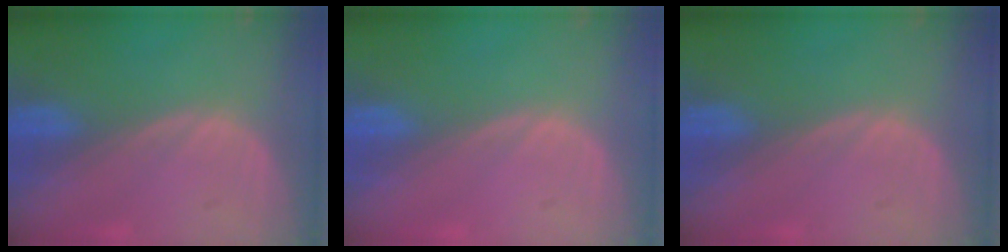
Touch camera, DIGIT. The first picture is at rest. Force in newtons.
{"total": 0.0}
{"total": 0.0}